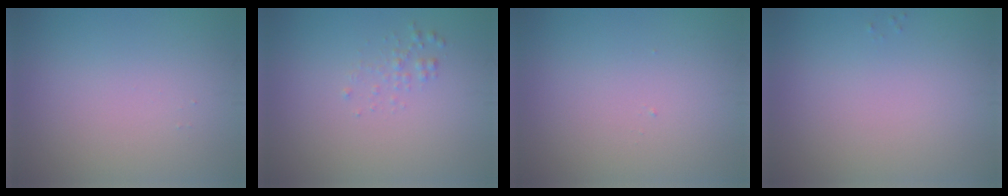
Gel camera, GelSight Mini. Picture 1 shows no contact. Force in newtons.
{"total": 0.9, "press": 0.9, "slide": 0.1}
{"total": 0.0}
{"total": 0.0}